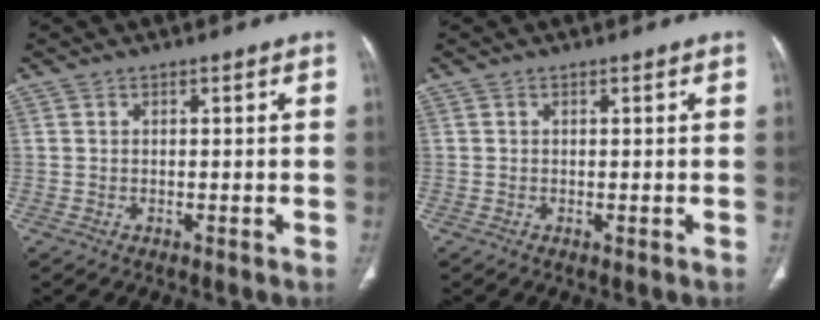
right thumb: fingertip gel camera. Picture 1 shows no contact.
{"total": 0.0}